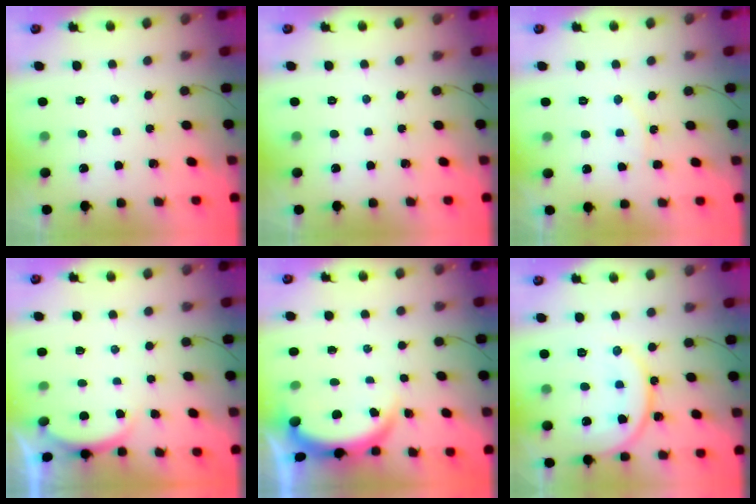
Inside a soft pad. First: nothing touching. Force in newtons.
{"total": 0.0}
{"total": 5.9, "press": 5.9, "slide": 0.4}
{"total": 2.4, "press": 2.4, "slide": 0.6}
{"total": 3.9, "press": 3.9, "slide": 0.2}
{"total": 13.7, "press": 13.6, "slide": 1.4}